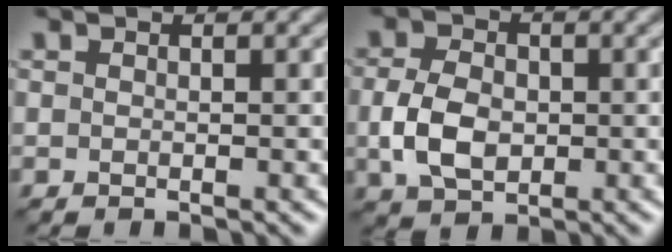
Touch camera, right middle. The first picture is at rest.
{"total": 4.4, "force": [-0.7, 3.1, 3.0], "torque": [-0.068, -0.005, -0.017]}